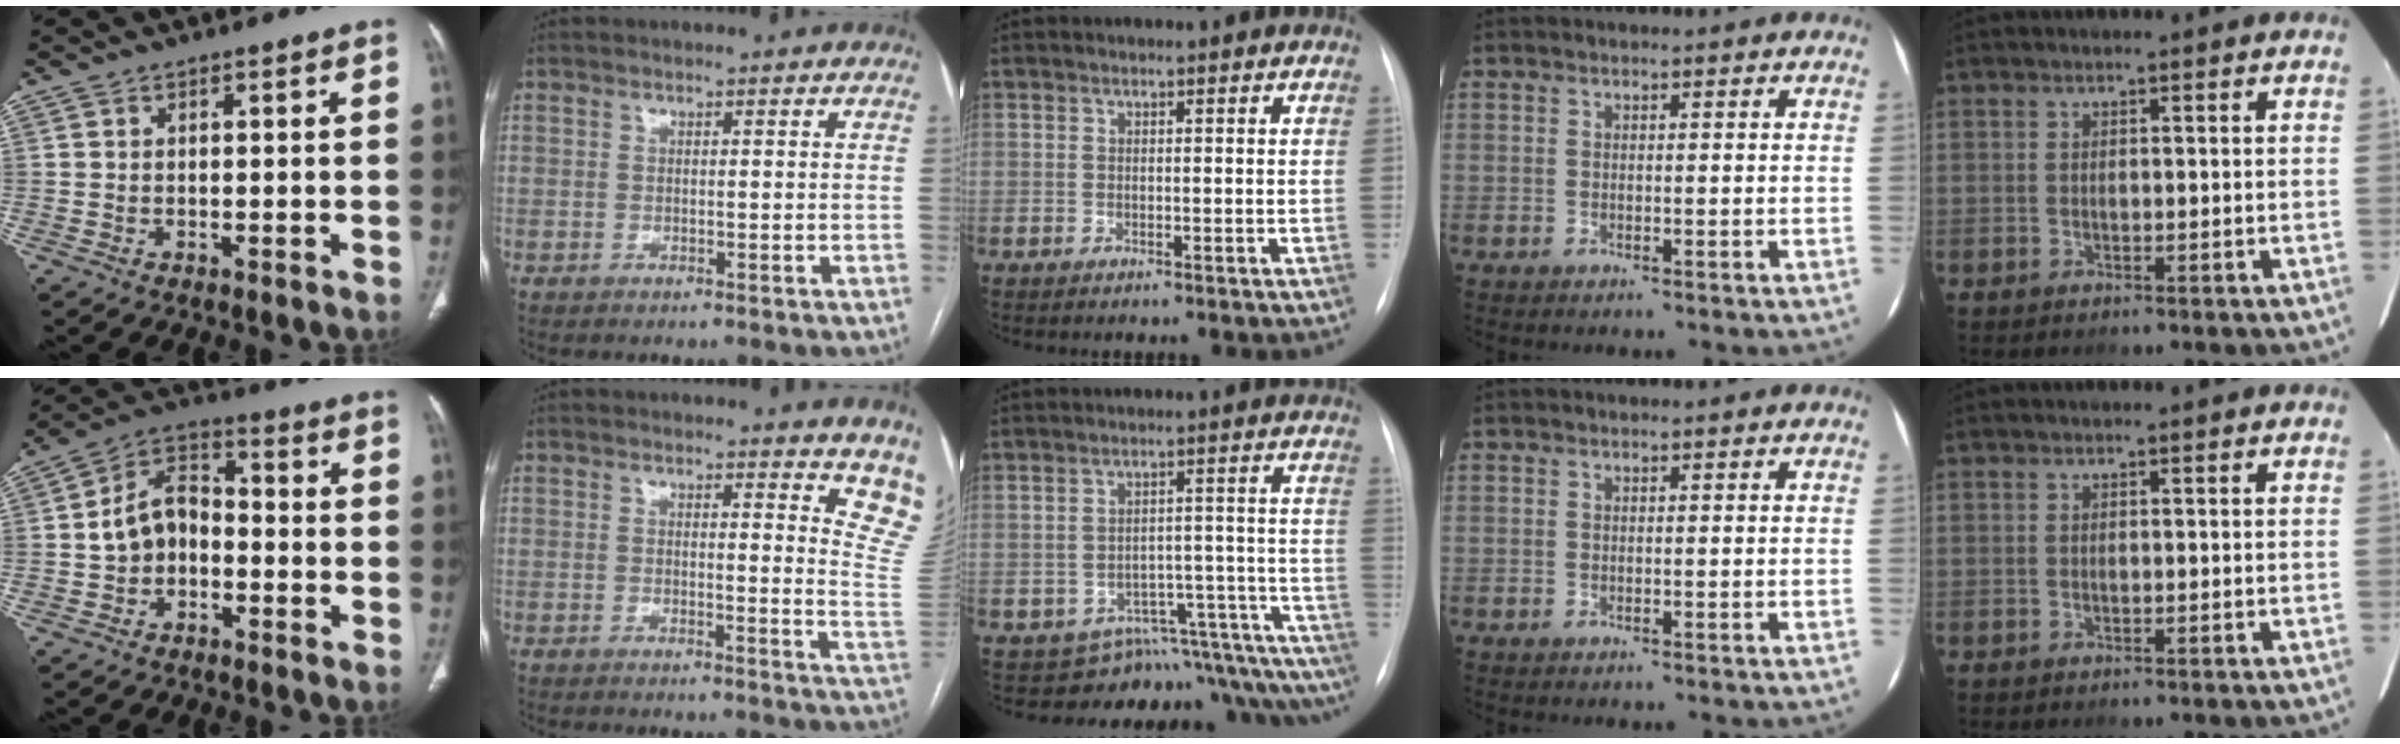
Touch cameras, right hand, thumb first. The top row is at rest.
{"thumb": {"total": 9.0, "force": [-1.7, 6.5, 6.0], "torque": [-0.090, 0.039, -0.045]}, "index": {"total": 8.4, "force": [7.0, 1.5, 4.4], "torque": [-0.030, -0.052, 0.044]}, "middle": {"total": 15.0, "force": [-14.6, 3.0, 1.5], "torque": [0.018, 0.067, -0.177]}}